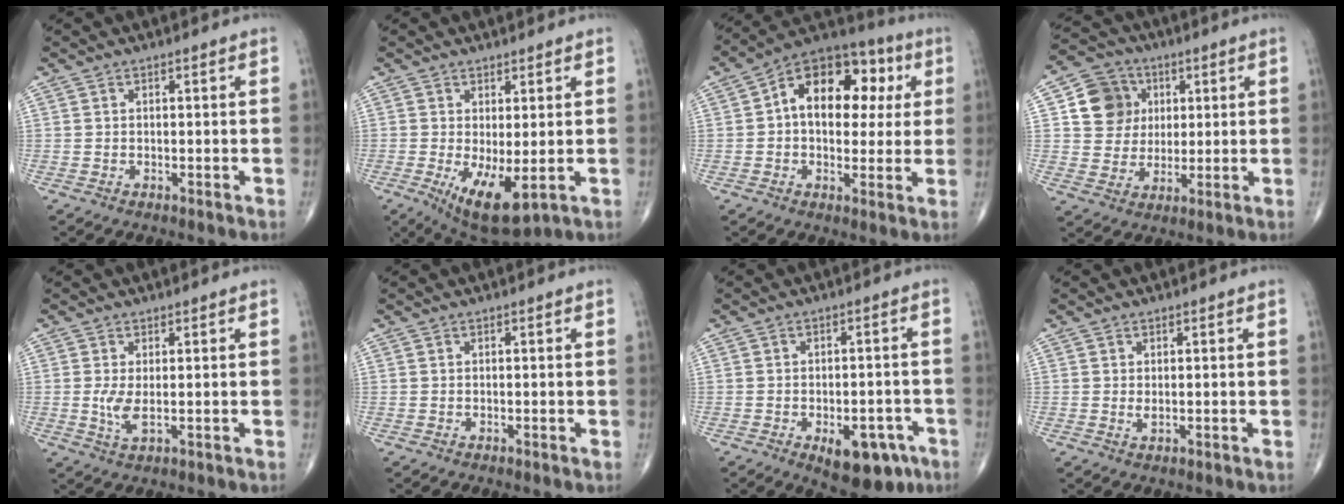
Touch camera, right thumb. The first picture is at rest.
{"total": 9.2, "force": [-1.8, 3.5, 8.3], "torque": [-0.139, -0.022, -0.015]}
{"total": 16.9, "force": [3.3, 10.9, 12.5], "torque": [-0.140, 0.026, 0.040]}
{"total": 10.4, "force": [2.9, 9.3, 3.4], "torque": [-0.022, -0.005, 0.050]}
{"total": 3.2, "force": [0.0, 1.0, 3.0], "torque": [-0.072, -0.013, 0.004]}
{"total": 0.0}
{"total": 10.2, "force": [-4.9, 5.4, 7.1], "torque": [-0.066, 0.020, -0.057]}
{"total": 0.9, "force": [0.2, 0.4, 0.8], "torque": [-0.015, -0.004, 0.005]}